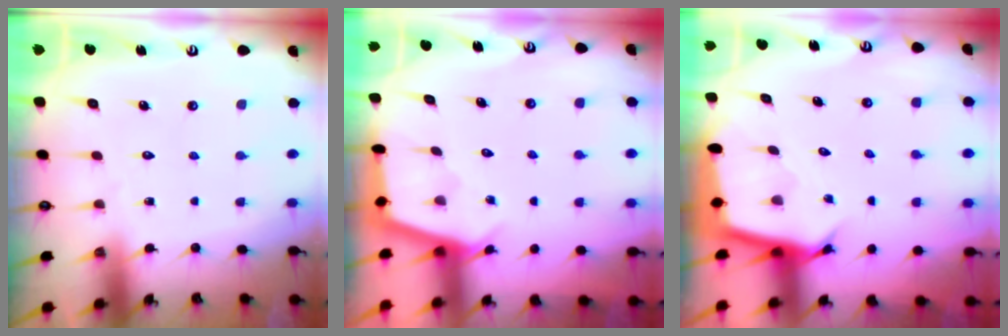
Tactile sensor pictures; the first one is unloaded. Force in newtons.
{"total": 2.9, "press": 2.9, "slide": 0.3}
{"total": 3.0, "press": 3.0, "slide": 0.0}